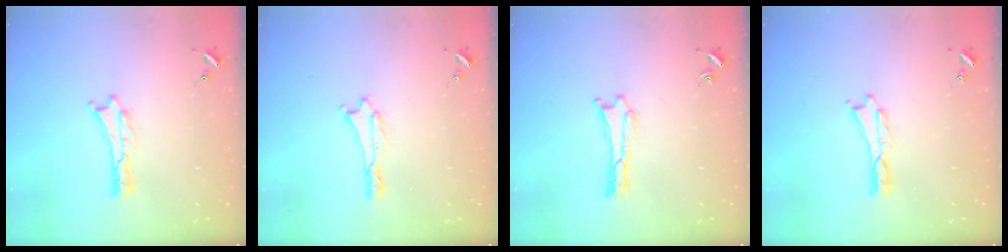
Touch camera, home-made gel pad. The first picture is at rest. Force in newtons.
{"total": 0.0}
{"total": 0.0}
{"total": 0.0}